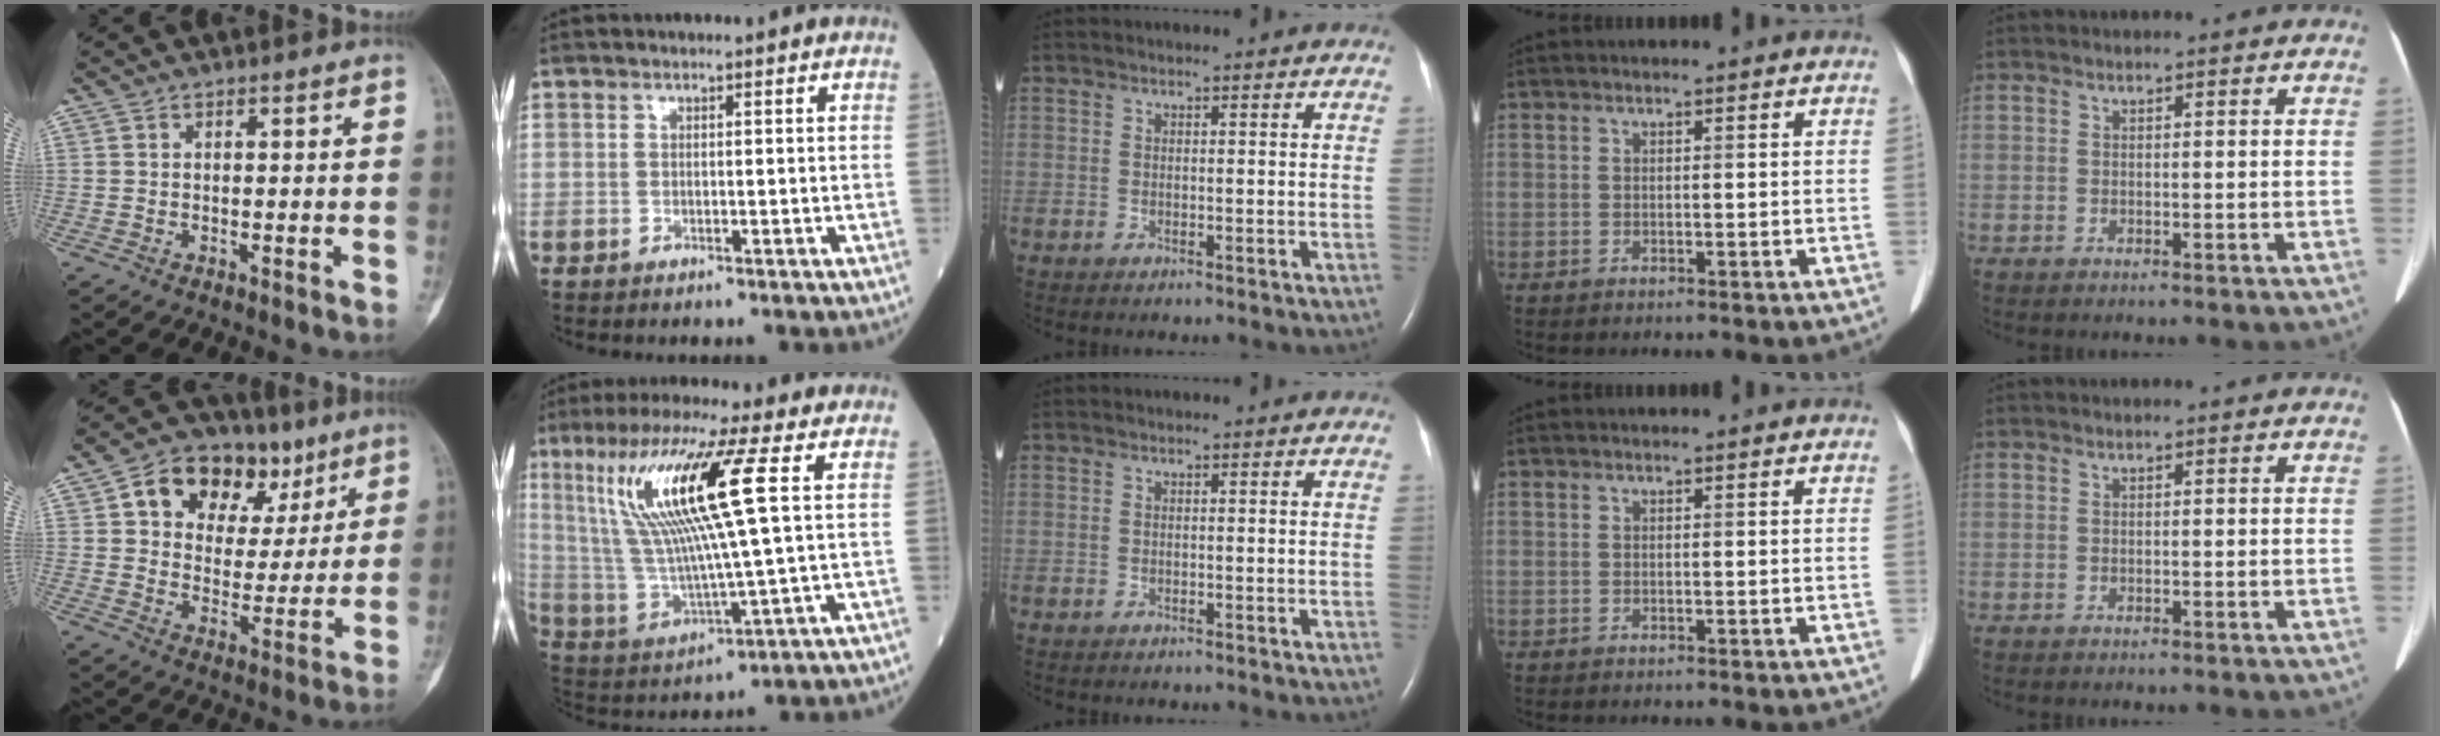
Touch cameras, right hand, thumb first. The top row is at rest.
{"thumb": {"total": 16.6, "force": [7.8, 11.5, 9.1], "torque": [-0.091, -0.002, 0.124]}, "index": {"total": 16.9, "force": [5.4, 0.5, 16.0], "torque": [-0.334, 0.007, 0.101]}}